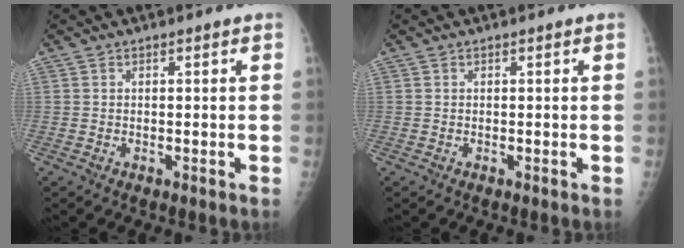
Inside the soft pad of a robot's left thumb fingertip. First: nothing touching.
{"total": 0.0}